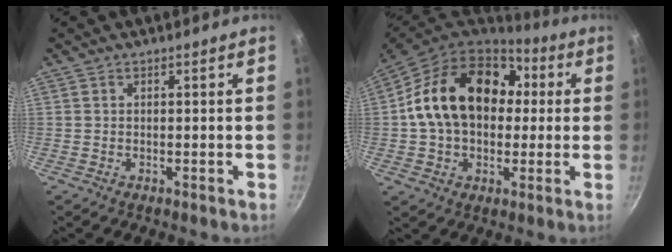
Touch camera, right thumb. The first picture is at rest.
{"total": 21.6, "force": [2.9, 15.6, 14.7], "torque": [-0.229, 0.038, 0.043]}